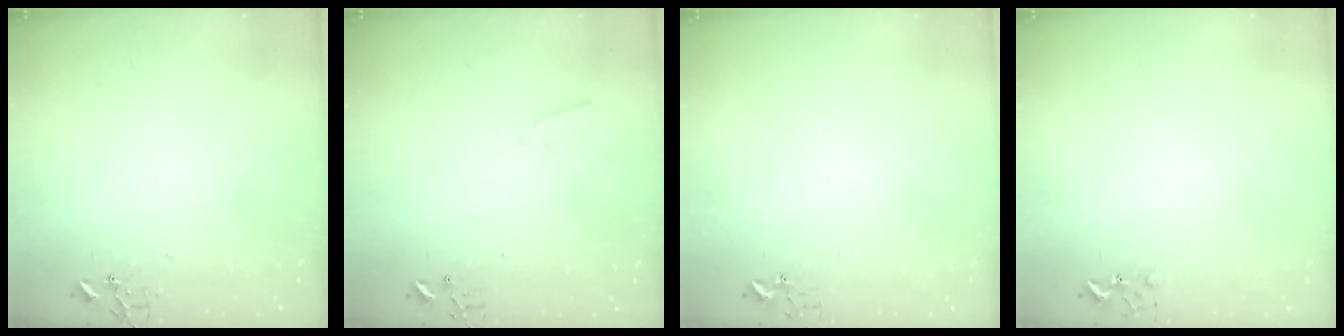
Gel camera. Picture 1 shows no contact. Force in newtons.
{"total": 3.2, "press": 3.1, "slide": 0.7}
{"total": 2.7, "press": 2.7, "slide": 0.3}
{"total": 5.2, "press": 5.2, "slide": 0.6}